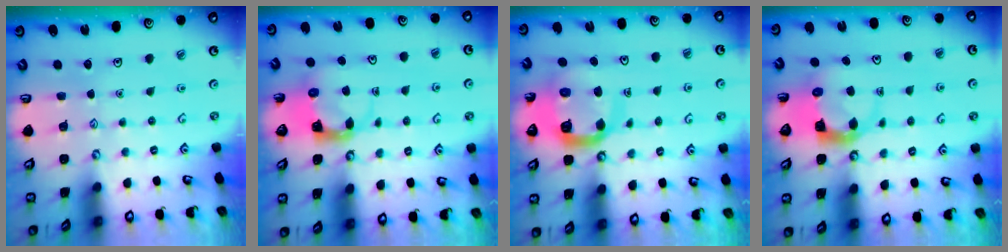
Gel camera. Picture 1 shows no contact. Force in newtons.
{"total": 4.0, "press": 3.9, "slide": 0.7}
{"total": 12.3, "press": 12.2, "slide": 1.4}
{"total": 4.1, "press": 4.1, "slide": 0.3}